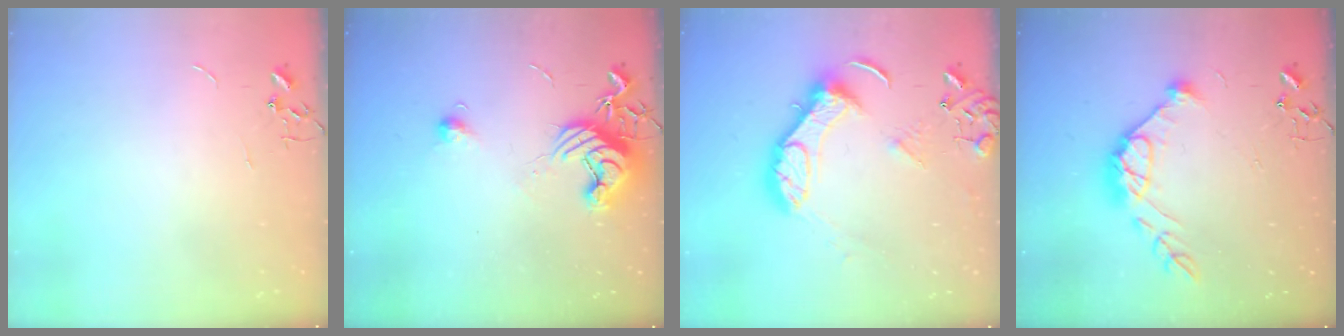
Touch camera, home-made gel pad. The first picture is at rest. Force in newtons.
{"total": 11.2, "press": 11.1, "slide": 1.0}
{"total": 14.2, "press": 14.1, "slide": 1.4}
{"total": 13.9, "press": 13.9, "slide": 0.9}